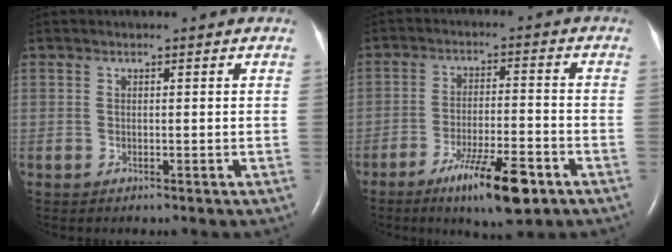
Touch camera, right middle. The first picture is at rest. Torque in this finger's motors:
{"motor_torque": [1.22, -0.92, 0.23, 0.11]}